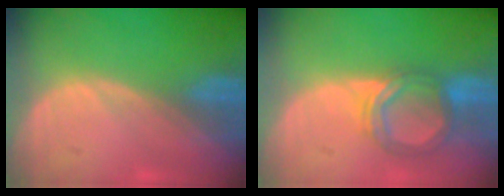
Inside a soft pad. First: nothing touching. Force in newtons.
{"total": 5.5, "press": 5.4, "slide": 1.4}